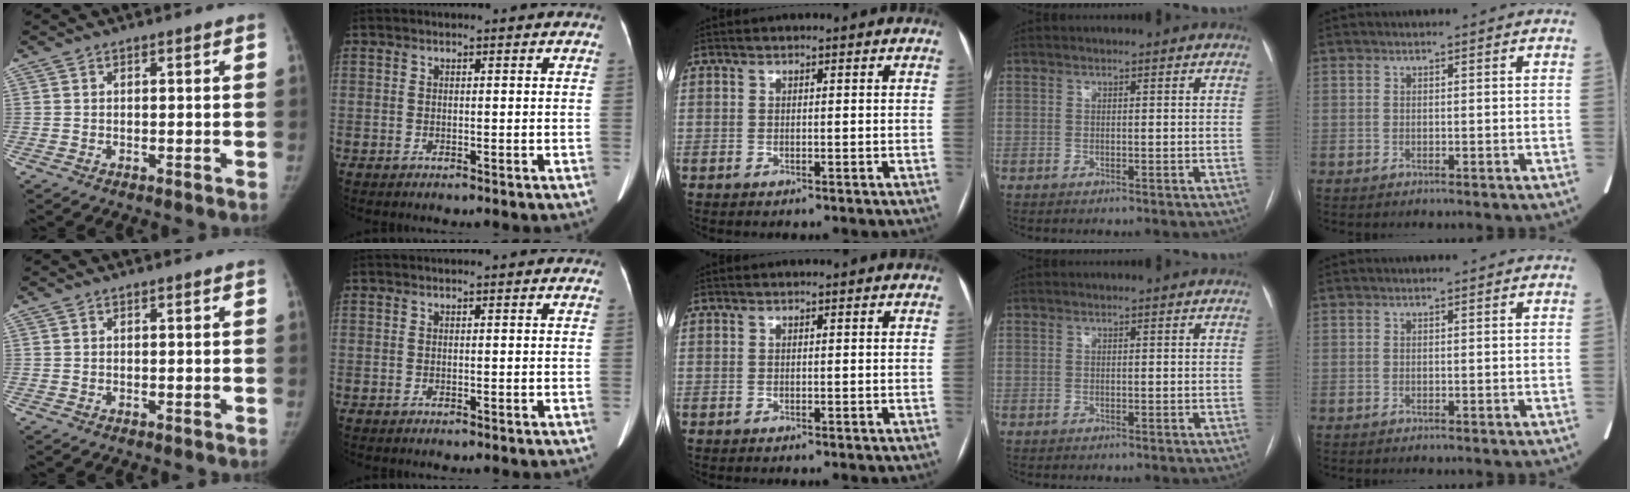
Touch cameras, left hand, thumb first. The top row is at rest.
{}